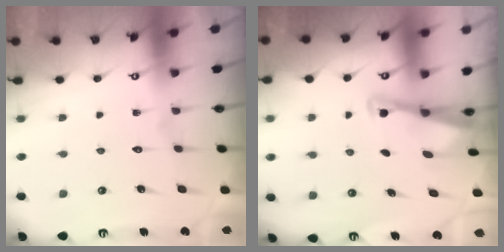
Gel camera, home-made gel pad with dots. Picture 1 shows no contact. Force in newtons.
{"total": 2.5, "press": 2.5, "slide": 0.1}